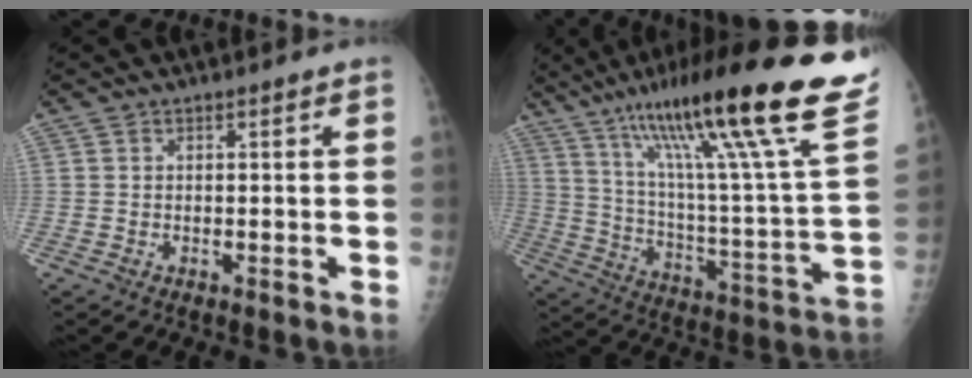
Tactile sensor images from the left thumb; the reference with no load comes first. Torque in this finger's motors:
{"motor_torque": [0.94, 0.41, 1.61, -1.16, 0.18]}